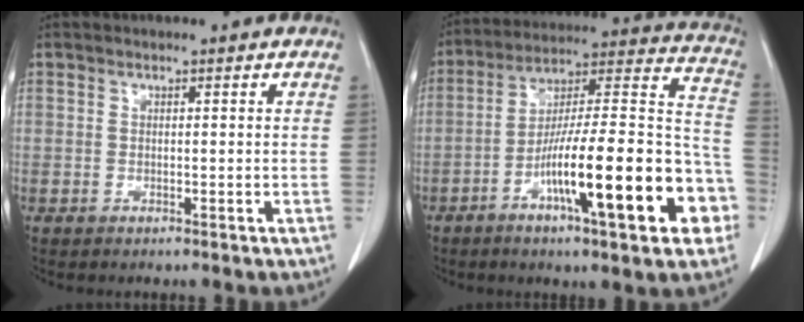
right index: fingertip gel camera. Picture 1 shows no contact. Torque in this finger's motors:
{"motor_torque": [1.78, -0.35, 0.61, 0.21]}